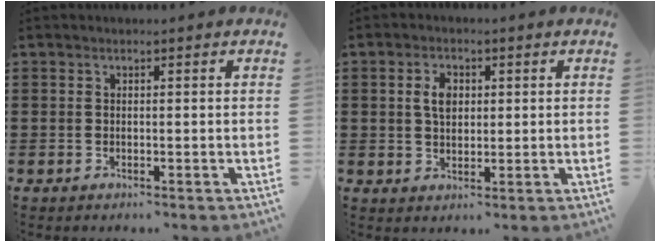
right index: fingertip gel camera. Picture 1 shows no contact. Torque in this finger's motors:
{"motor_torque": [0.72, 0.68, 0.30, 0.09]}